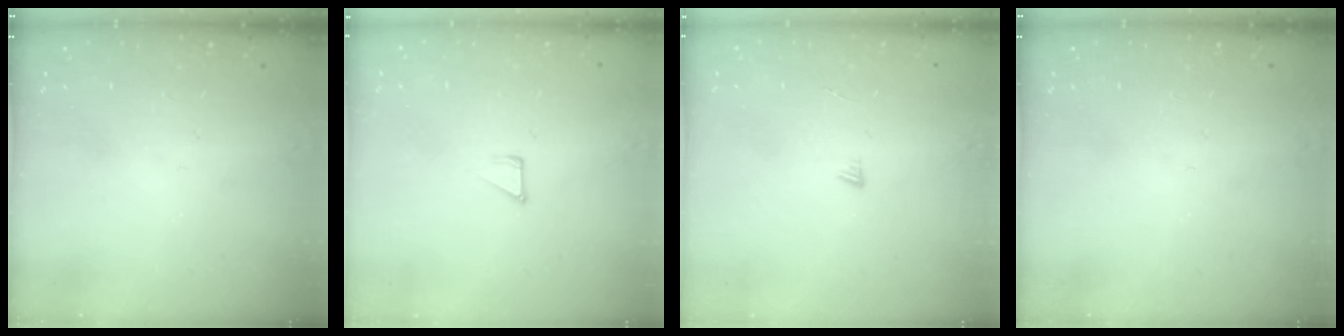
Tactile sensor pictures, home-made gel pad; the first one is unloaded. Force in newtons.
{"total": 4.8, "press": 4.8, "slide": 0.4}
{"total": 3.0, "press": 3.0, "slide": 0.3}
{"total": 0.0}